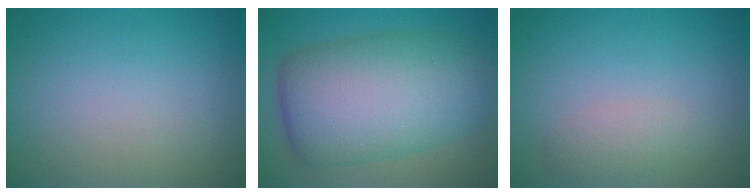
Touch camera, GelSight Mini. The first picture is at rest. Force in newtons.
{"total": 12.2, "press": 12.2, "slide": 0.2}
{"total": 1.7, "press": 1.7, "slide": 0.1}